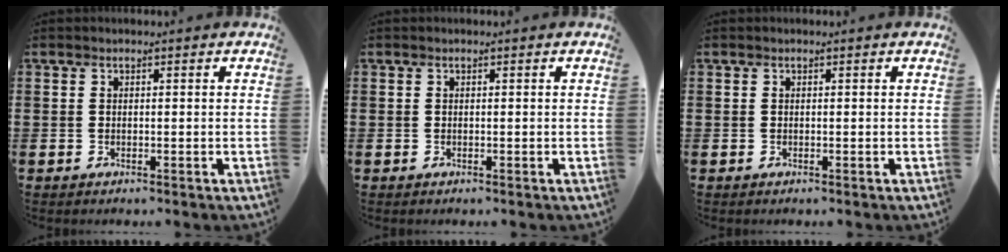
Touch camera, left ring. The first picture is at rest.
{"total": 0.0}
{"total": 0.0}